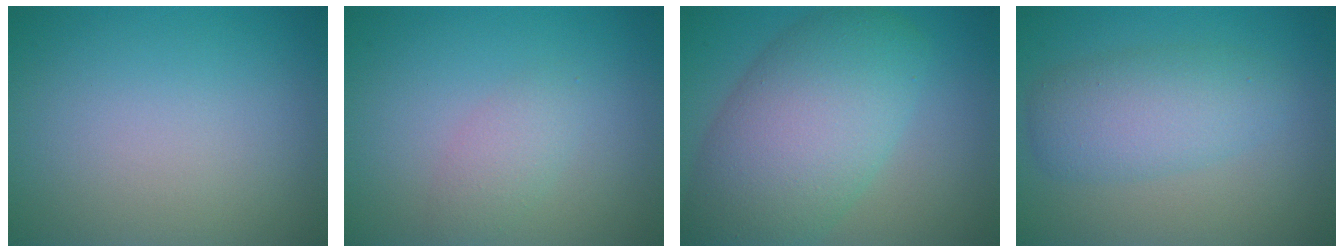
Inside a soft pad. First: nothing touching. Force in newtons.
{"total": 1.8, "press": 1.8, "slide": 0.0}
{"total": 10.2, "press": 10.2, "slide": 0.3}
{"total": 4.4, "press": 4.4, "slide": 0.2}